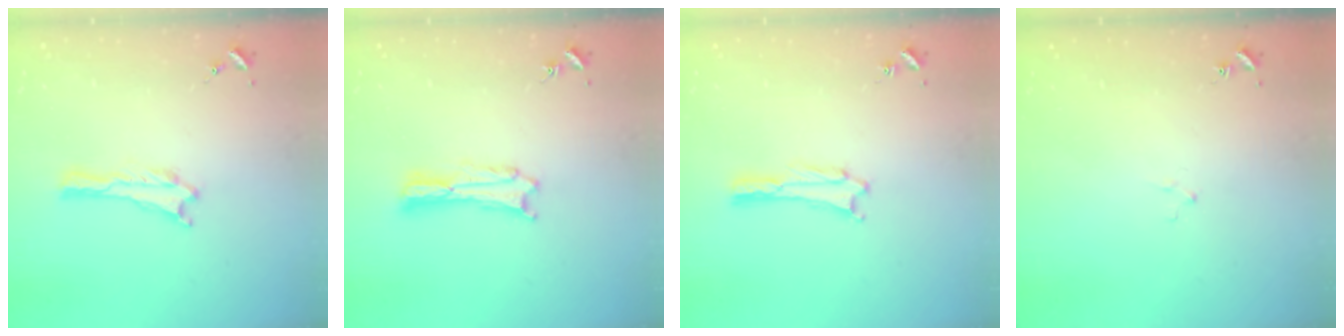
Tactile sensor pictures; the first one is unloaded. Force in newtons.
{"total": 1.2, "press": 1.2, "slide": 0.2}
{"total": 1.6, "press": 1.6, "slide": 0.2}
{"total": 1.5, "press": 1.5, "slide": 0.2}